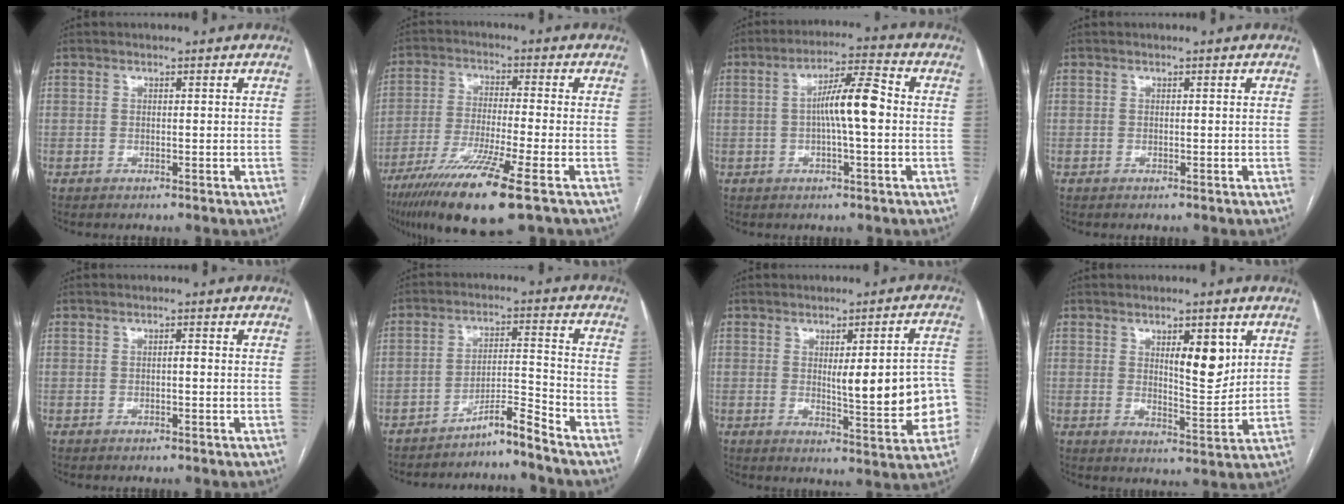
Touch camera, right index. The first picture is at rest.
{"total": 13.8, "force": [-8.2, -0.2, 11.1], "torque": [-0.220, -0.039, -0.148]}
{"total": 8.1, "force": [0.0, 0.9, 8.1], "torque": [-0.145, 0.018, -0.006]}
{"total": 0.0}
{"total": 0.6, "force": [-0.2, 0.2, 0.5], "torque": [-0.010, 0.002, -0.003]}
{"total": 5.7, "force": [-5.2, -1.4, 1.9], "torque": [-0.025, 0.000, -0.091]}
{"total": 13.1, "force": [-0.8, 3.2, 12.7], "torque": [-0.142, 0.008, -0.004]}
{"total": 7.1, "force": [2.8, 2.1, 6.2], "torque": [-0.094, -0.009, 0.046]}